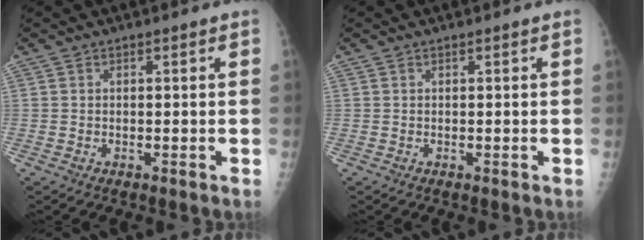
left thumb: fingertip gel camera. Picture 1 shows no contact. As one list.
[{"total": 0.0}]